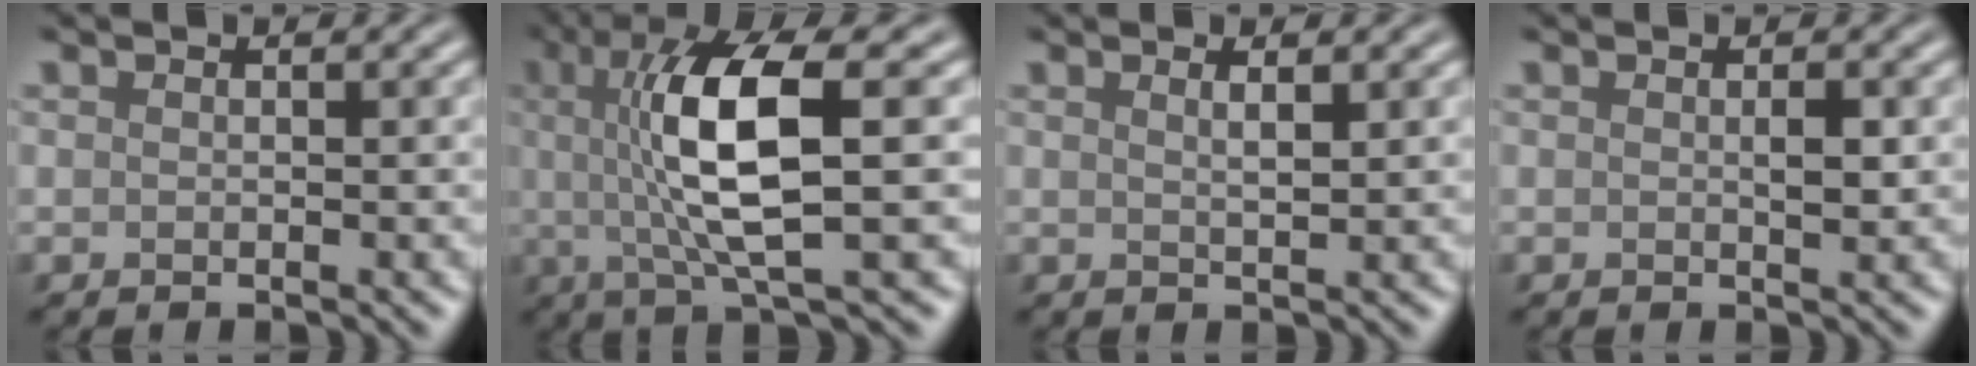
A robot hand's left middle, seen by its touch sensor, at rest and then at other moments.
{"total": 8.8, "force": [1.1, 2.2, 8.4], "torque": [-0.148, 0.000, 0.022]}
{"total": 1.5, "force": [0.8, 0.4, 1.2], "torque": [-0.013, 0.004, 0.008]}
{"total": 1.1, "force": [0.1, 0.3, 1.1], "torque": [-0.019, -0.002, 0.002]}